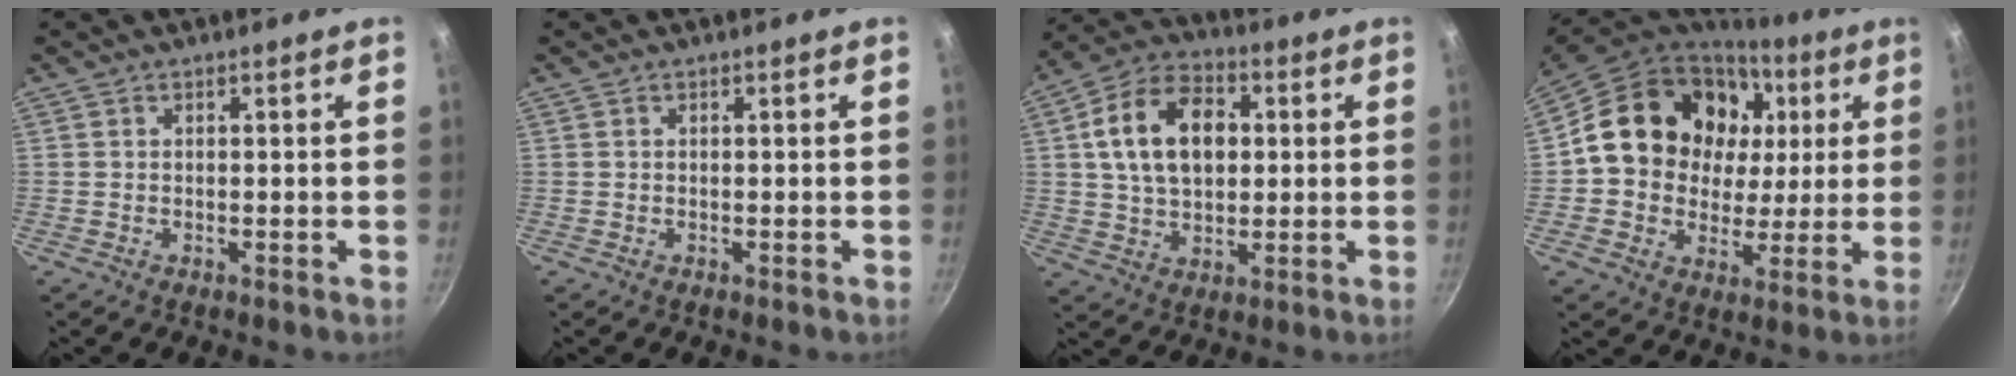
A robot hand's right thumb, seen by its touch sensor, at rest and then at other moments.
{"total": 0.0}
{"total": 15.2, "force": [2.7, 10.2, 10.9], "torque": [-0.160, 0.014, 0.035]}
{"total": 21.6, "force": [5.7, 17.5, 11.2], "torque": [-0.169, 0.019, 0.096]}